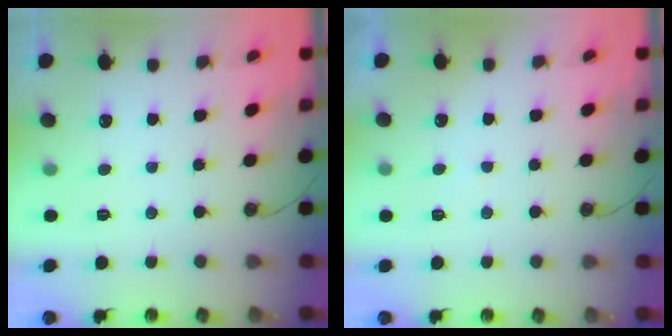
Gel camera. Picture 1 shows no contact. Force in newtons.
{"total": 3.4, "press": 3.4, "slide": 0.5}